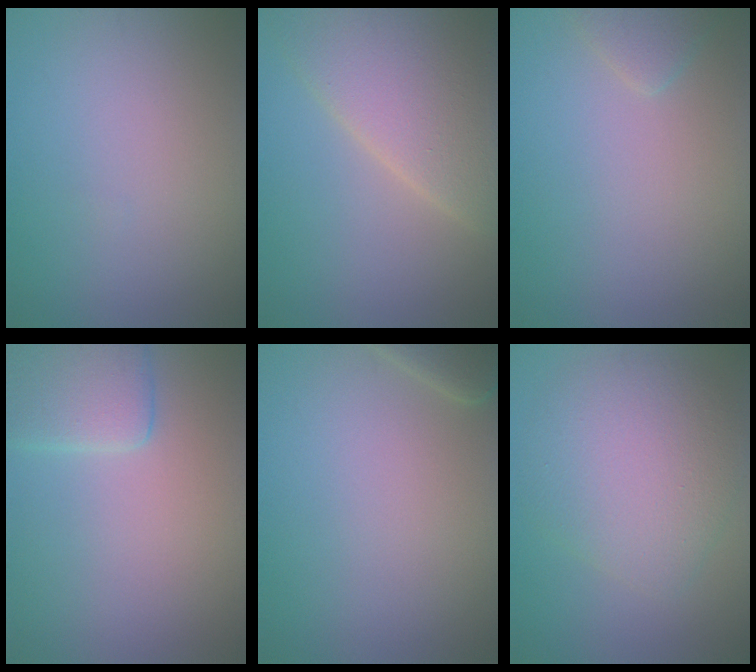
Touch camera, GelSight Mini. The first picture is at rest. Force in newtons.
{"total": 7.4, "press": 7.3, "slide": 0.5}
{"total": 1.4, "press": 1.4, "slide": 0.1}
{"total": 3.6, "press": 3.6, "slide": 0.4}
{"total": 2.4, "press": 2.3, "slide": 0.4}
{"total": 5.9, "press": 5.9, "slide": 0.2}